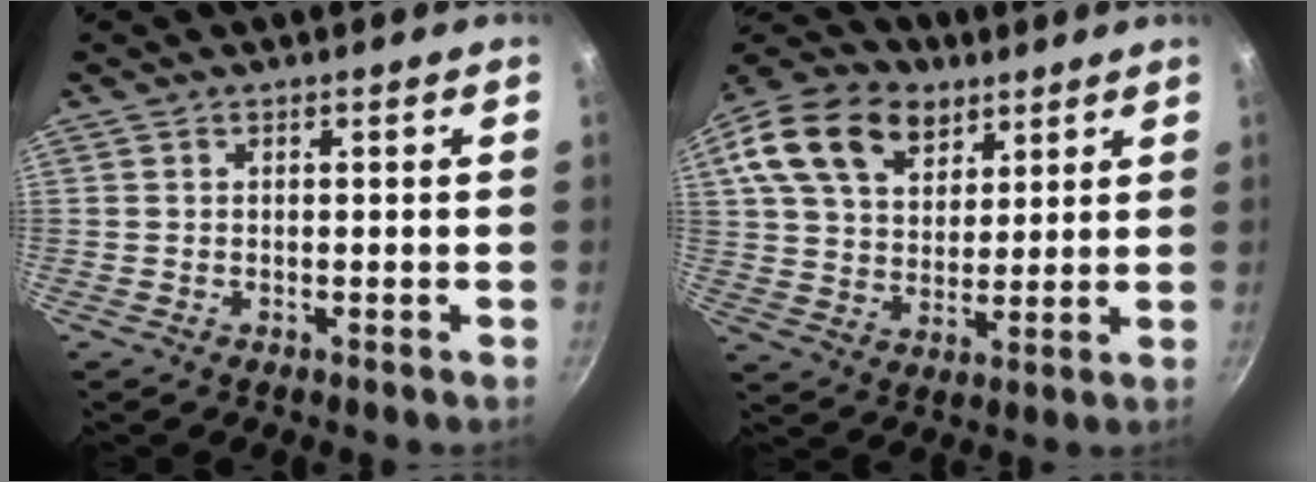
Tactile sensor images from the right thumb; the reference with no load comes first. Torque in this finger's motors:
{"motor_torque": [0.15, 0.33, 0.51, -0.24, 0.22]}